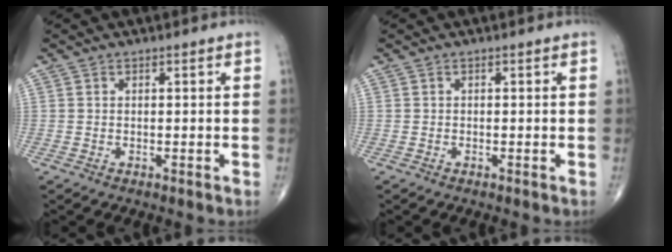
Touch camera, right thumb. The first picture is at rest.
{"total": 0.0}